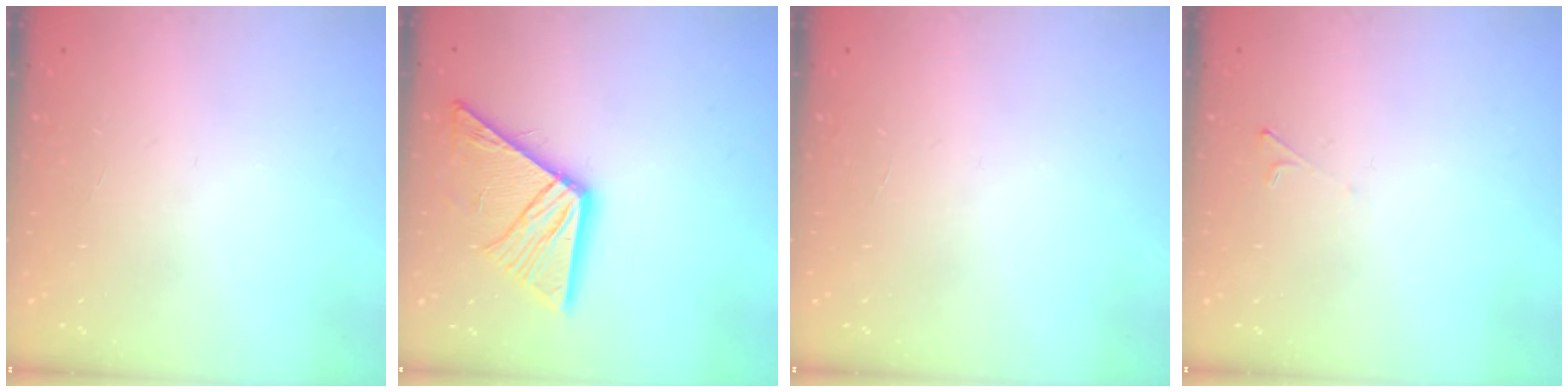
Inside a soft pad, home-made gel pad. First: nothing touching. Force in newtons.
{"total": 13.1, "press": 13.0, "slide": 1.2}
{"total": 0.0}
{"total": 1.9, "press": 1.9, "slide": 0.4}